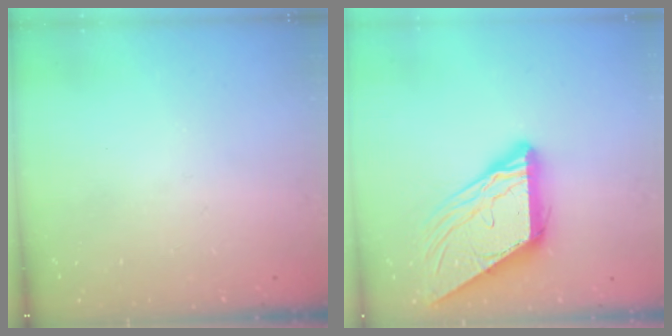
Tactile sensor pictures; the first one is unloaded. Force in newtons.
{"total": 13.1, "press": 13.1, "slide": 1.3}